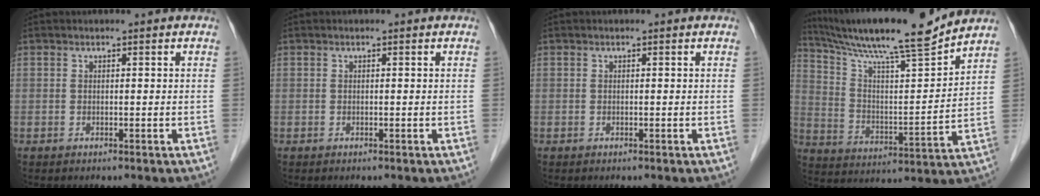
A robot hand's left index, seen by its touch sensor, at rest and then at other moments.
{"total": 0.0}
{"total": 0.0}
{"total": 18.0, "force": [15.9, -0.4, 8.4], "torque": [-0.152, -0.004, 0.262]}